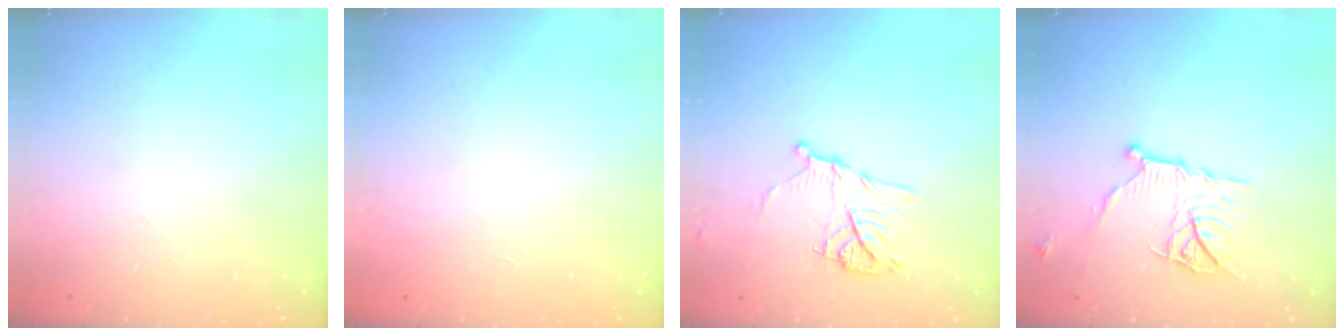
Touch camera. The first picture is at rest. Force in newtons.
{"total": 1.7, "press": 1.7, "slide": 0.1}
{"total": 11.8, "press": 11.8, "slide": 0.5}
{"total": 11.9, "press": 11.9, "slide": 0.1}